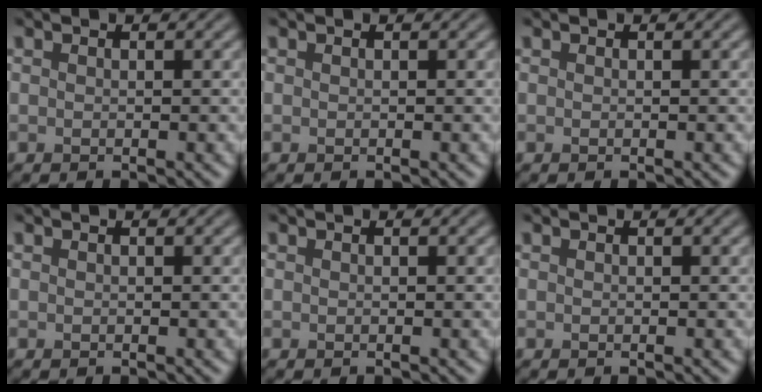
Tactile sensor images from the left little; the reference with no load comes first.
{"total": 0.0}
{"total": 0.0}
{"total": 0.0}
{"total": 0.0}
{"total": 0.0}